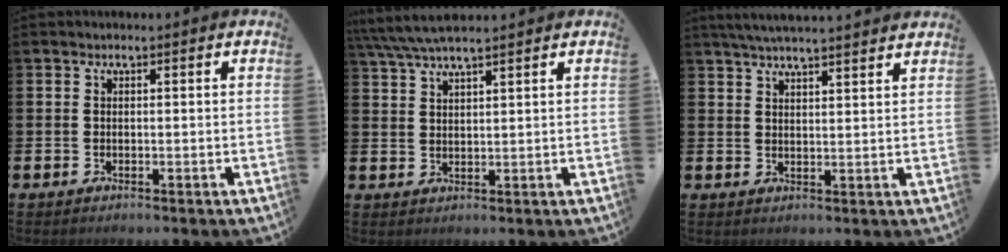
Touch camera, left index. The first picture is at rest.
{"total": 5.0, "force": [4.5, 0.5, 2.2], "torque": [-0.053, -0.013, 0.081]}
{"total": 4.4, "force": [4.3, -0.2, 1.0], "torque": [-0.022, -0.019, 0.075]}